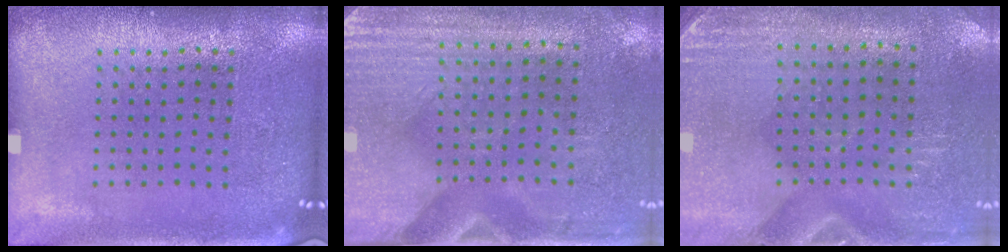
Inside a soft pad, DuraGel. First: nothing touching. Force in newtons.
{"total": 3.0, "press": 2.6, "slide": 1.5}
{"total": 3.0, "press": 2.6, "slide": 1.4}